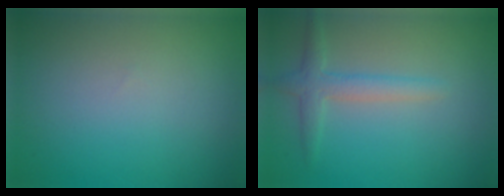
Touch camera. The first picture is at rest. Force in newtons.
{"total": 2.4, "press": 2.4, "slide": 0.1}